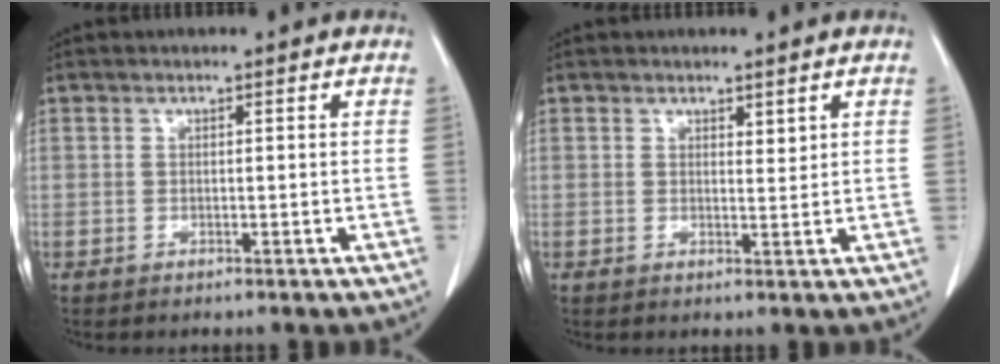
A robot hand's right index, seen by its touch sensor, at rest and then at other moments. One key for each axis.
{"total": 1.2, "fx": 0.9, "fy": 0.4, "fz": 0.7, "tx": -0.008, "ty": -0.009, "tz": 0.014}